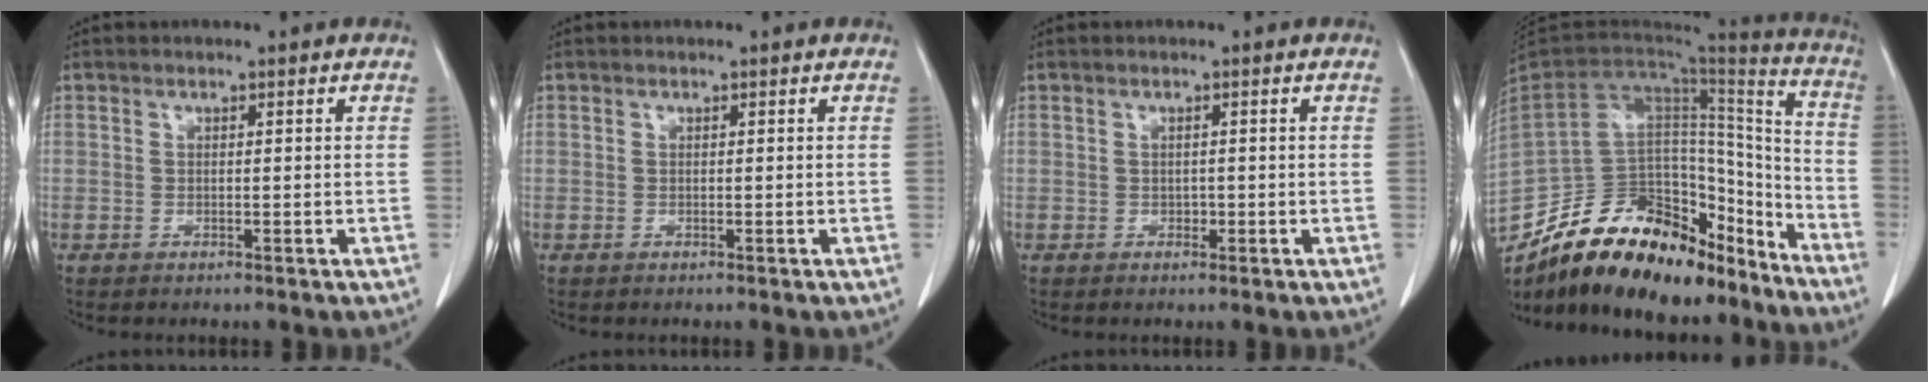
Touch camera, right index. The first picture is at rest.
{"total": 0.0}
{"total": 0.7, "force": [-0.2, 0.6, 0.3], "torque": [-0.005, 0.002, -0.003]}
{"total": 28.4, "force": [-22.8, 10.7, 13.1], "torque": [-0.214, 0.010, -0.358]}